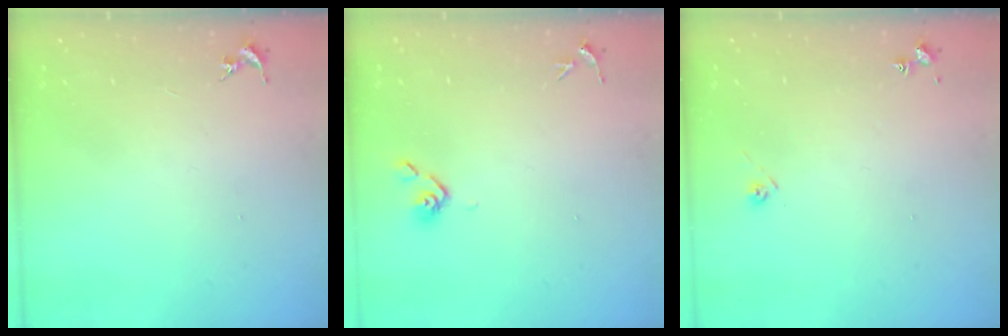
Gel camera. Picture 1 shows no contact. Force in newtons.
{"total": 4.3, "press": 4.2, "slide": 0.9}
{"total": 4.8, "press": 4.7, "slide": 0.6}